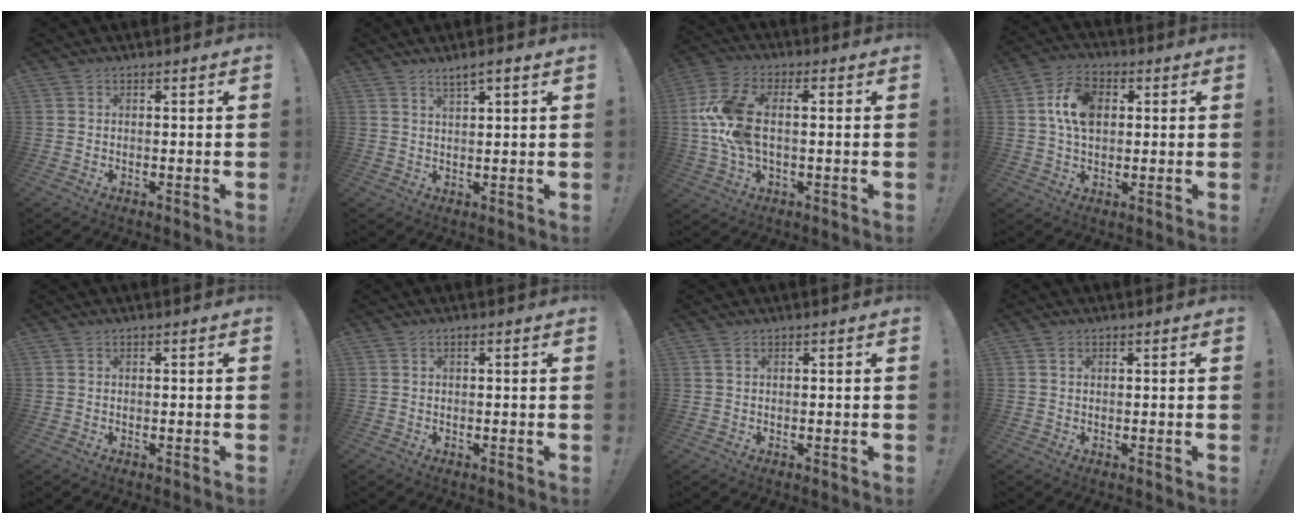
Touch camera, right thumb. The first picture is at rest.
{"total": 3.3, "force": [2.4, 0.2, 2.2], "torque": [-0.036, -0.014, 0.038]}
{"total": 13.4, "force": [0.4, 7.5, 11.1], "torque": [-0.228, 0.006, 0.008]}
{"total": 11.4, "force": [2.4, 7.8, 8.0], "torque": [-0.150, 0.011, 0.047]}
{"total": 0.0}
{"total": 0.5, "force": [0.2, 0.0, 0.5], "torque": [-0.017, 0.003, 0.003]}
{"total": 1.0, "force": [0.5, 0.3, 0.8], "torque": [-0.017, 0.001, 0.010]}
{"total": 0.9, "force": [0.5, 0.7, 0.3], "torque": [0.001, -0.002, 0.008]}